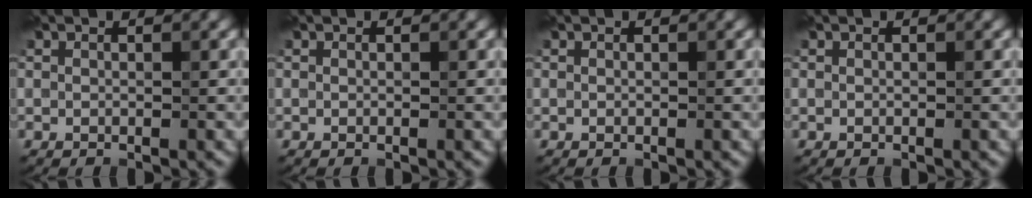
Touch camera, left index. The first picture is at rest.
{"total": 0.0}
{"total": 0.0}
{"total": 0.0}